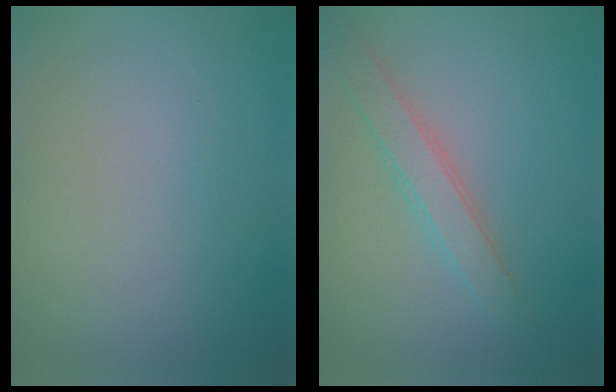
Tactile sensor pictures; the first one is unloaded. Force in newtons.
{"total": 2.6, "press": 2.6, "slide": 0.1}